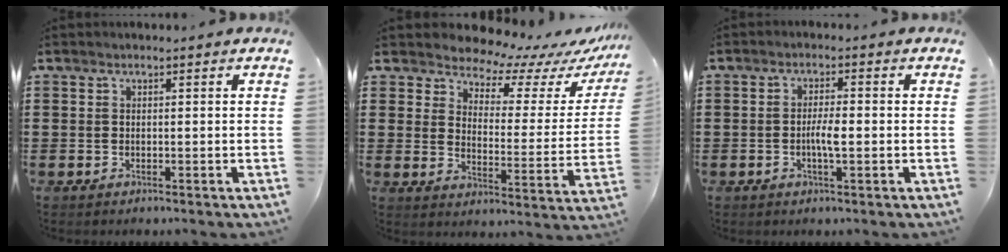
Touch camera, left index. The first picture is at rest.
{"total": 6.5, "force": [6.3, 1.4, 0.8], "torque": [-0.036, -0.056, 0.105]}
{"total": 3.5, "force": [-0.6, 0.7, 3.4], "torque": [-0.067, 0.000, -0.014]}